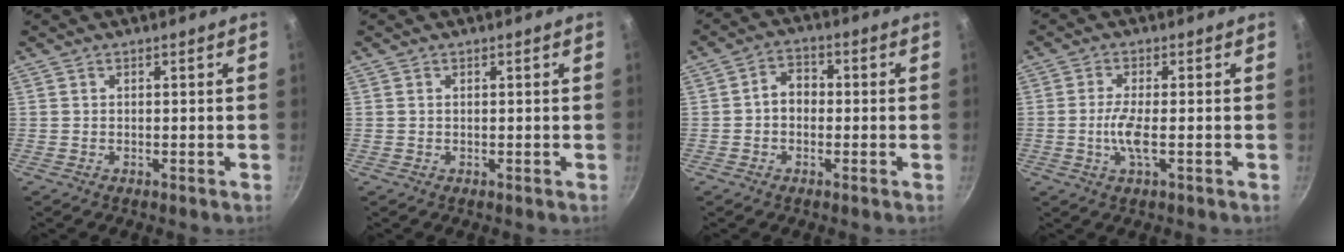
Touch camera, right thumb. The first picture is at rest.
{"total": 0.0}
{"total": 4.6, "force": [-0.5, 3.6, 2.8], "torque": [-0.022, 0.018, -0.018]}
{"total": 4.7, "force": [-1.0, 1.0, 4.4], "torque": [-0.099, 0.003, -0.025]}